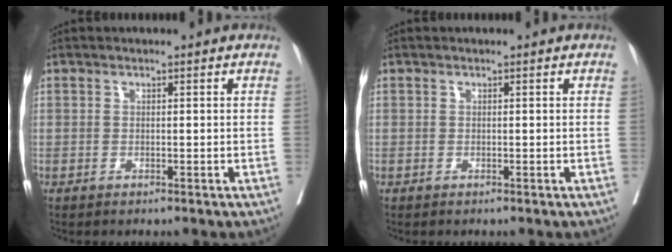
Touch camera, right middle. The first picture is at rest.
{"total": 0.0}